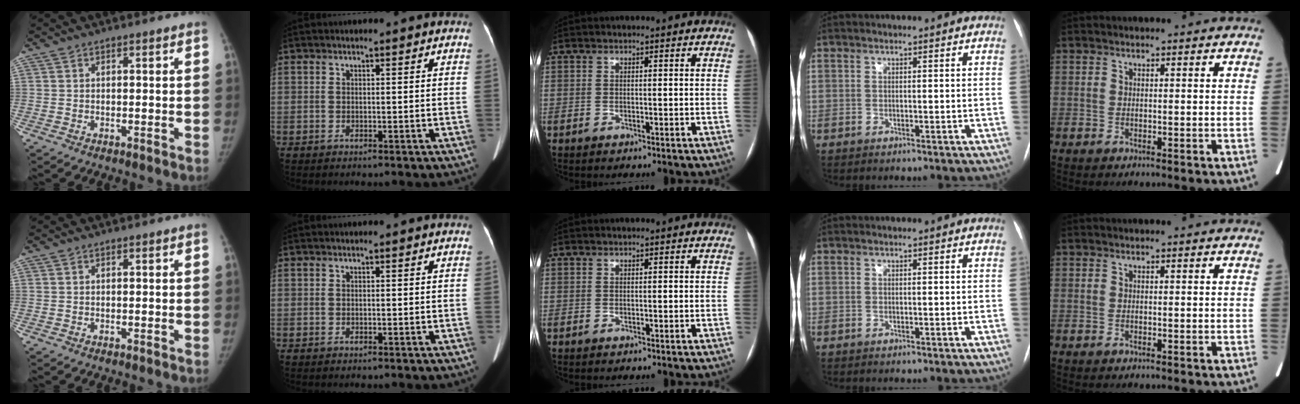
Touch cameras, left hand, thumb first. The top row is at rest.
{}